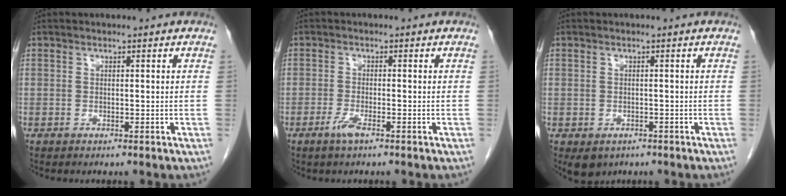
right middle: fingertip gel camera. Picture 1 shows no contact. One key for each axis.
{"total": 3.2, "fx": -1.9, "fy": 0.3, "fz": 2.5, "tx": -0.058, "ty": -0.007, "tz": -0.040}
{"total": 3.4, "fx": -2.1, "fy": 2.4, "fz": 1.3, "tx": -0.018, "ty": -0.003, "tz": -0.022}